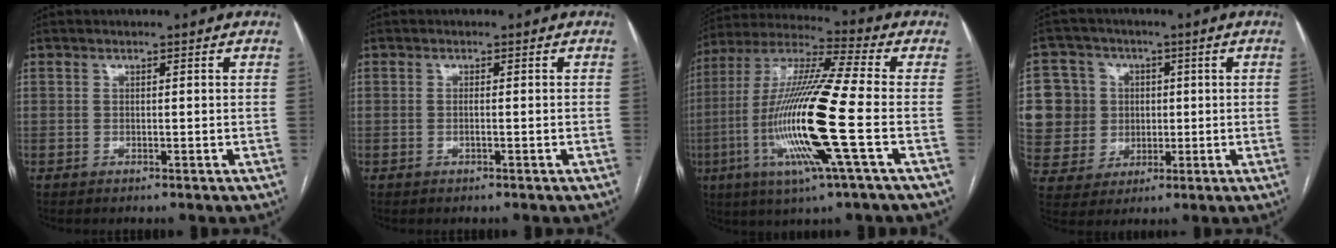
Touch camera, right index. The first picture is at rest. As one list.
[{"total": 0.8, "force": [-0.2, 0.0, 0.8], "torque": [-0.015, -0.001, 0.000]}, {"total": 19.2, "force": [-4.7, -0.1, 18.6], "torque": [-0.384, -0.016, -0.098]}, {"total": 12.9, "force": [1.8, 12.4, 2.9], "torque": [-0.089, 0.045, 0.050]}]